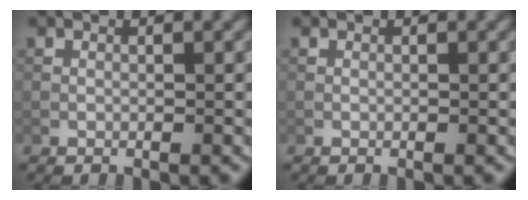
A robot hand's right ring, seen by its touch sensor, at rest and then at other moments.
{"total": 0.0}